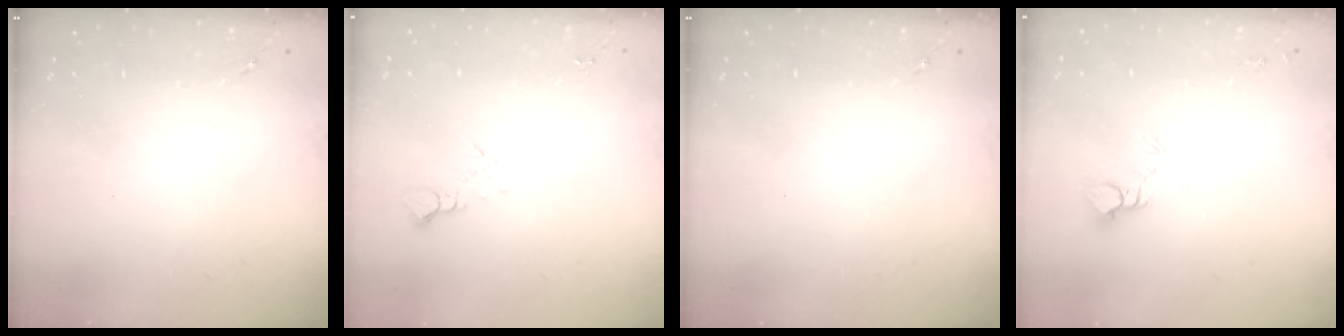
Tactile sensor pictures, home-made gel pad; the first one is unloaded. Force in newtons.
{"total": 2.7, "press": 2.7, "slide": 0.2}
{"total": 0.0}
{"total": 6.3, "press": 6.3, "slide": 0.5}